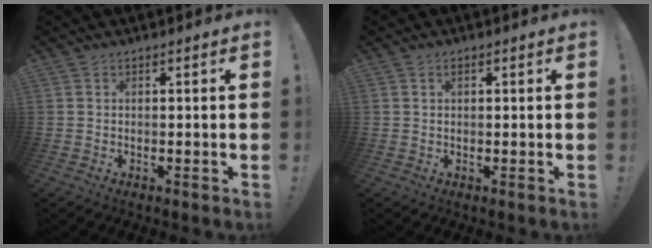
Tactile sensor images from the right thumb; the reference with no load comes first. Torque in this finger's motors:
{"motor_torque": [-0.16, 0.01, -0.45, 0.23, 0.07]}